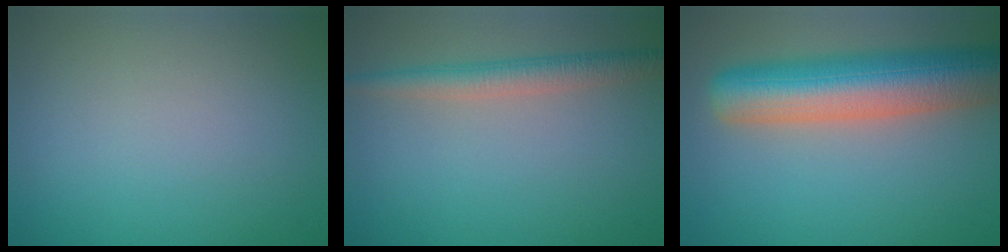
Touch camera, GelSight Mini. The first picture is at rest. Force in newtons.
{"total": 3.0, "press": 3.0, "slide": 0.1}
{"total": 9.8, "press": 9.8, "slide": 0.5}